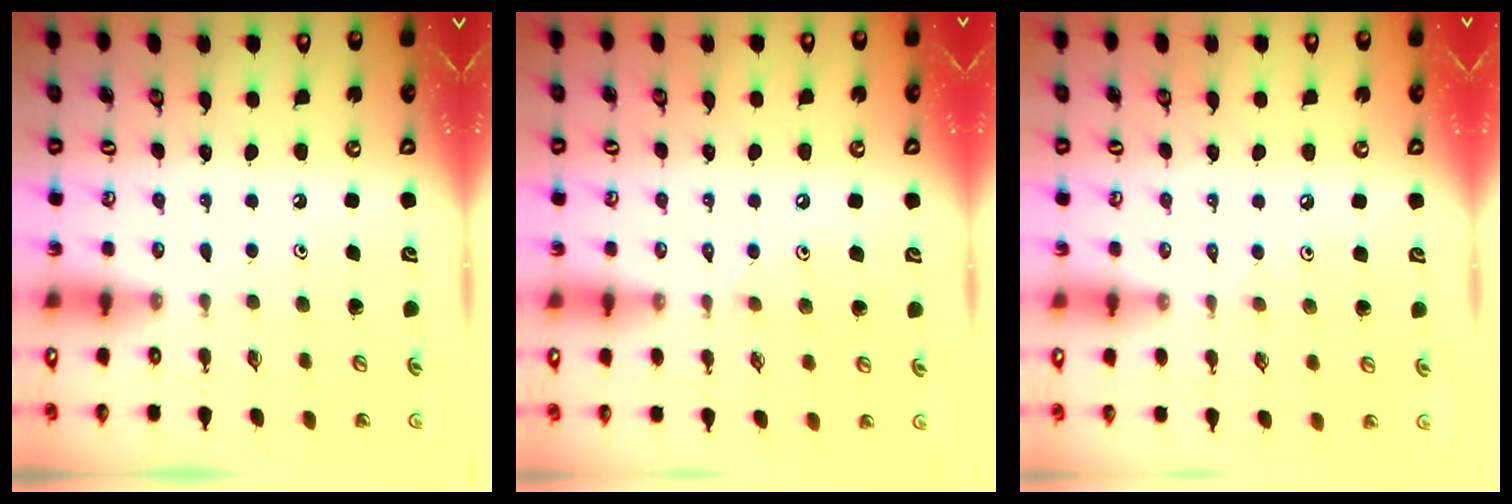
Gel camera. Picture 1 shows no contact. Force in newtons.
{"total": 5.5, "press": 5.4, "slide": 0.8}
{"total": 2.3, "press": 2.3, "slide": 0.5}